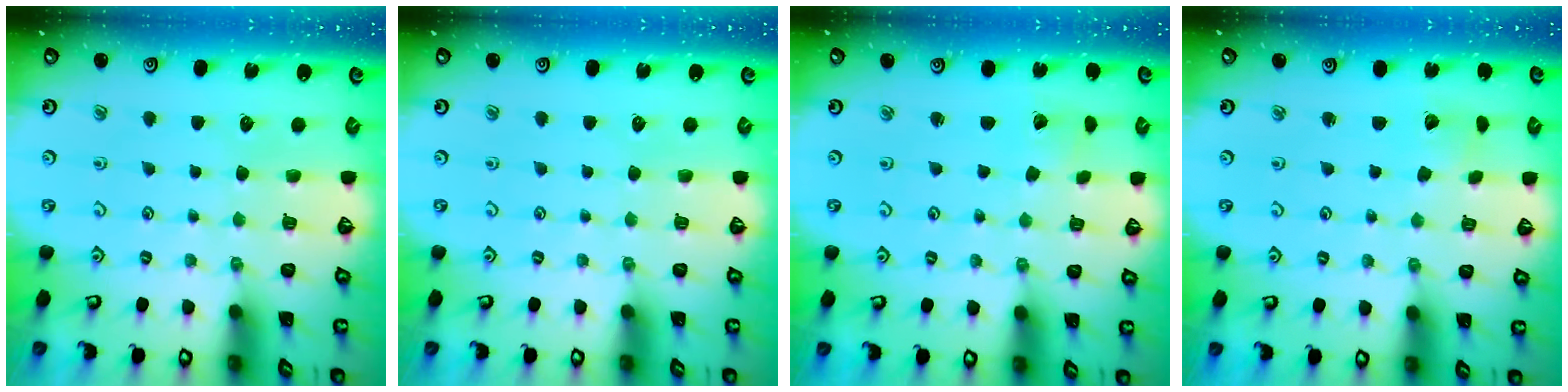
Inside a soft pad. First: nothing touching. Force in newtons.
{"total": 0.0}
{"total": 1.9, "press": 1.9, "slide": 0.1}
{"total": 3.3, "press": 3.3, "slide": 0.1}